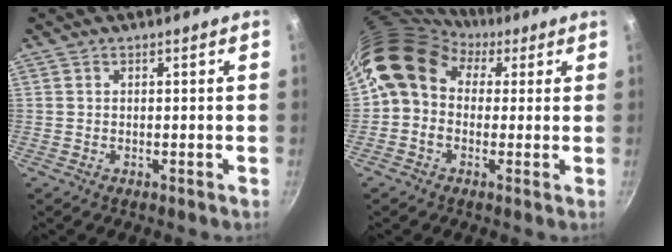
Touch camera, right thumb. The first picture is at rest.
{"total": 12.2, "force": [3.5, 9.4, 6.8], "torque": [-0.109, 0.010, 0.041]}